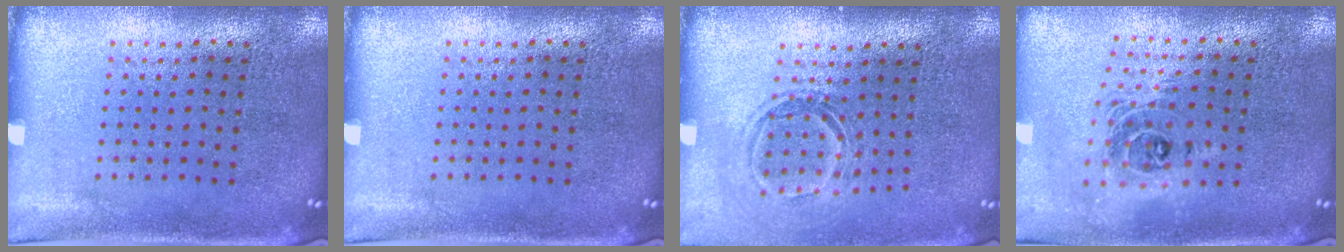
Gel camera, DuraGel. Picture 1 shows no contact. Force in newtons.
{"total": 0.0}
{"total": 1.5, "press": 1.1, "slide": 1.0}
{"total": 1.8, "press": 1.4, "slide": 1.1}